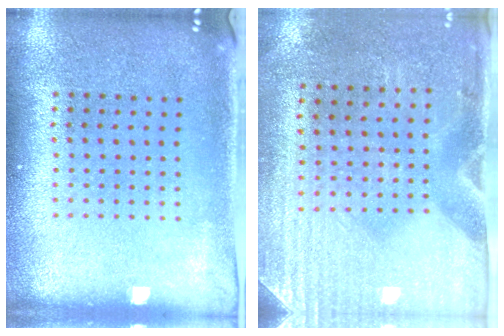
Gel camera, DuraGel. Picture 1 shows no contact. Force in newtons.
{"total": 2.9, "press": 2.5, "slide": 1.5}